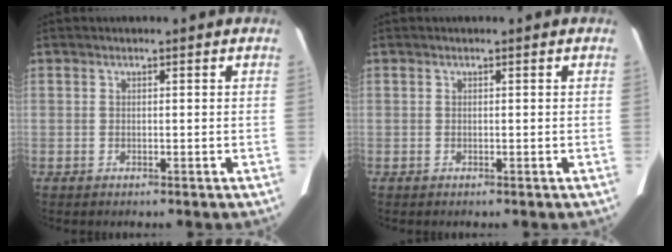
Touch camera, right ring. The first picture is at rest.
{"total": 0.0}